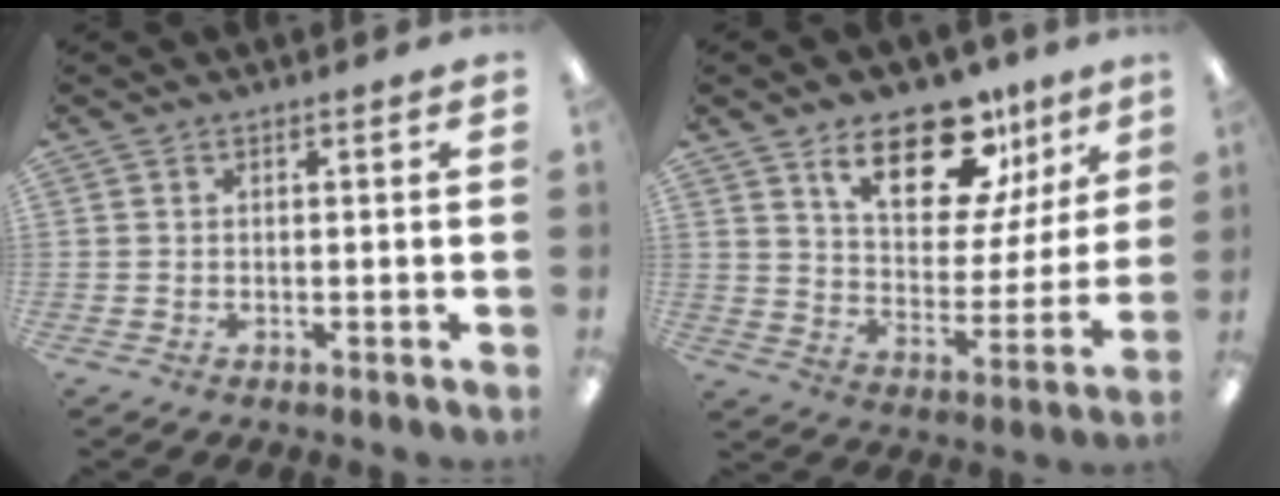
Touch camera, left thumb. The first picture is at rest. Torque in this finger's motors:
{"motor_torque": [2.28, 2.13, 1.50, -1.23, 0.37]}